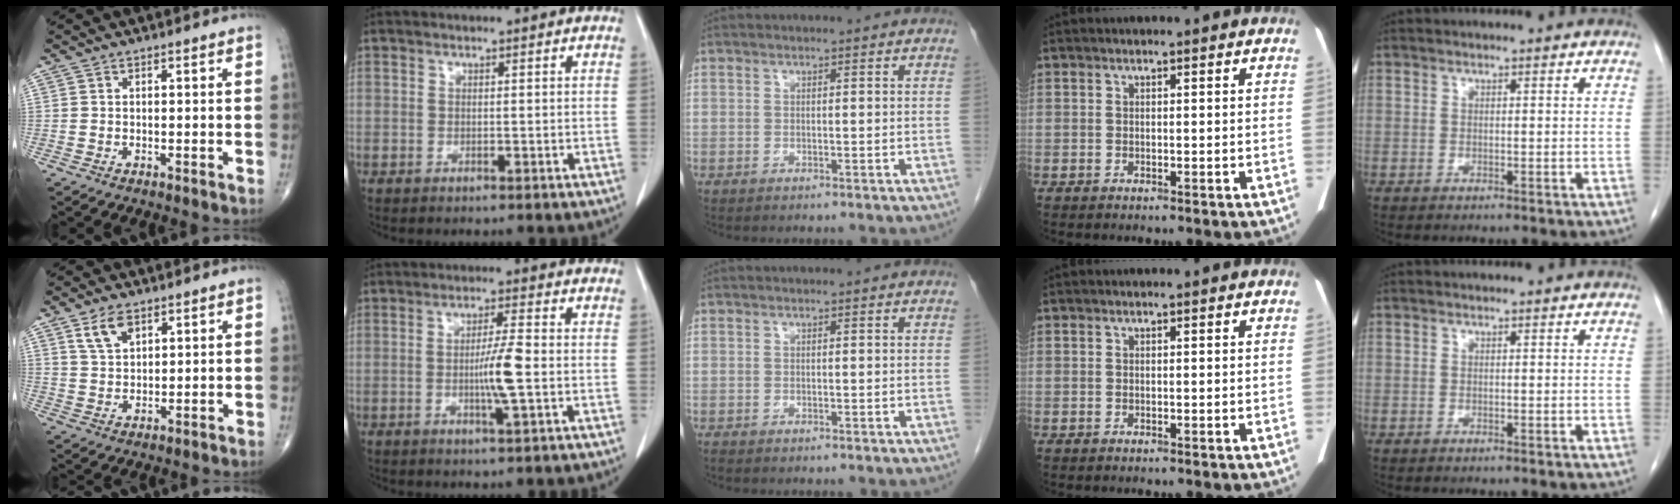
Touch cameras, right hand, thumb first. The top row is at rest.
{"thumb": {"total": 5.3, "force": [3.0, 2.8, 3.3], "torque": [-0.055, -0.014, 0.062]}, "index": {"total": 5.7, "force": [-0.8, -0.1, 5.6], "torque": [-0.098, -0.006, -0.014]}}